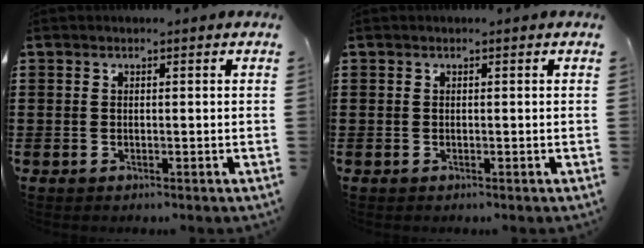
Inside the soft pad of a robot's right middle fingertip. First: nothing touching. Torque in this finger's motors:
{"motor_torque": [-0.06, -0.07, 0.01, 0.01]}